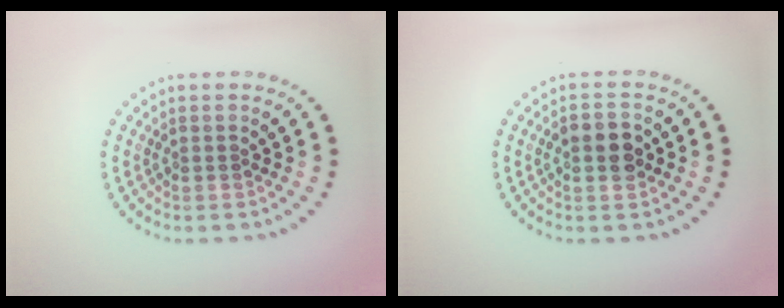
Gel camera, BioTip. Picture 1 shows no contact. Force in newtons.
{"total": 3.0, "press": 2.9, "slide": 0.2}